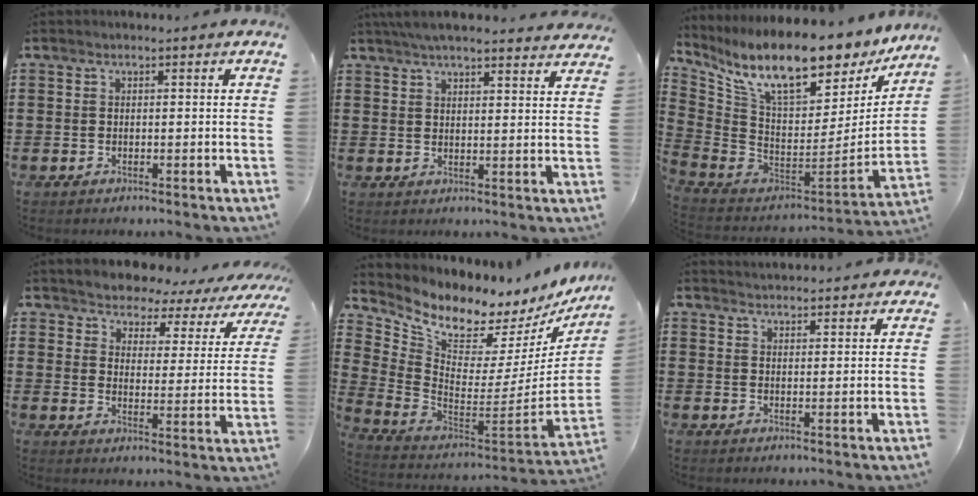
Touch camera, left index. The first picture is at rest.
{"total": 4.9, "force": [4.6, 0.6, 1.5], "torque": [-0.042, -0.008, 0.086]}
{"total": 14.4, "force": [10.7, 3.7, 9.0], "torque": [-0.194, -0.084, 0.183]}
{"total": 4.0, "force": [3.9, 0.8, 0.2], "torque": [-0.031, -0.033, 0.060]}
{"total": 6.8, "force": [6.4, 1.4, 1.7], "torque": [-0.076, -0.075, 0.107]}
{"total": 2.8, "force": [2.8, 0.0, 0.0], "torque": [-0.007, -0.007, 0.053]}